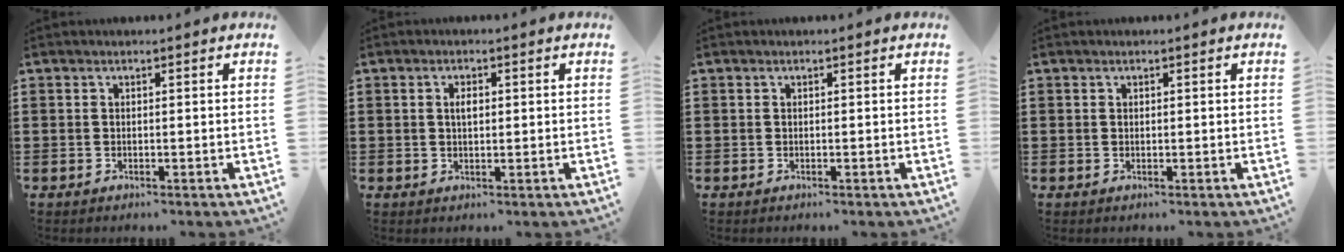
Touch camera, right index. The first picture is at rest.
{"total": 1.9, "force": [0.3, 0.8, 1.7], "torque": [-0.034, 0.006, 0.003]}
{"total": 0.0}
{"total": 0.0}